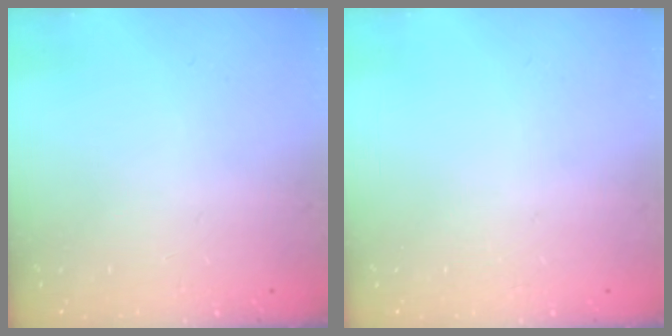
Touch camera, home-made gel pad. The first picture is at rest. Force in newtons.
{"total": 0.0}